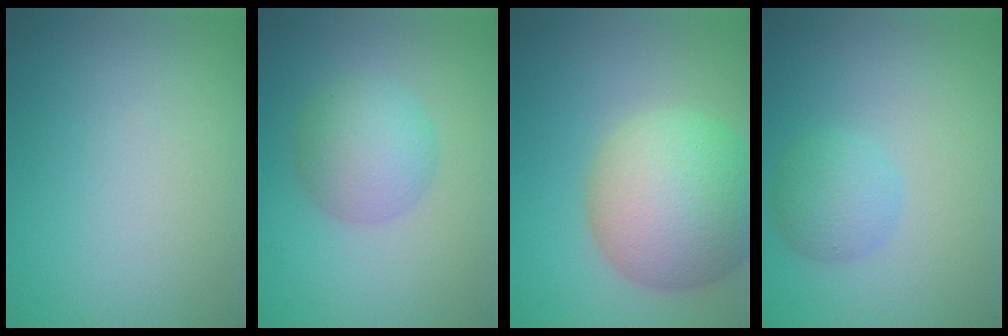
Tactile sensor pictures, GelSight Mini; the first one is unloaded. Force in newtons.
{"total": 4.4, "press": 4.4, "slide": 0.1}
{"total": 10.6, "press": 10.6, "slide": 0.6}
{"total": 2.7, "press": 2.7, "slide": 0.1}